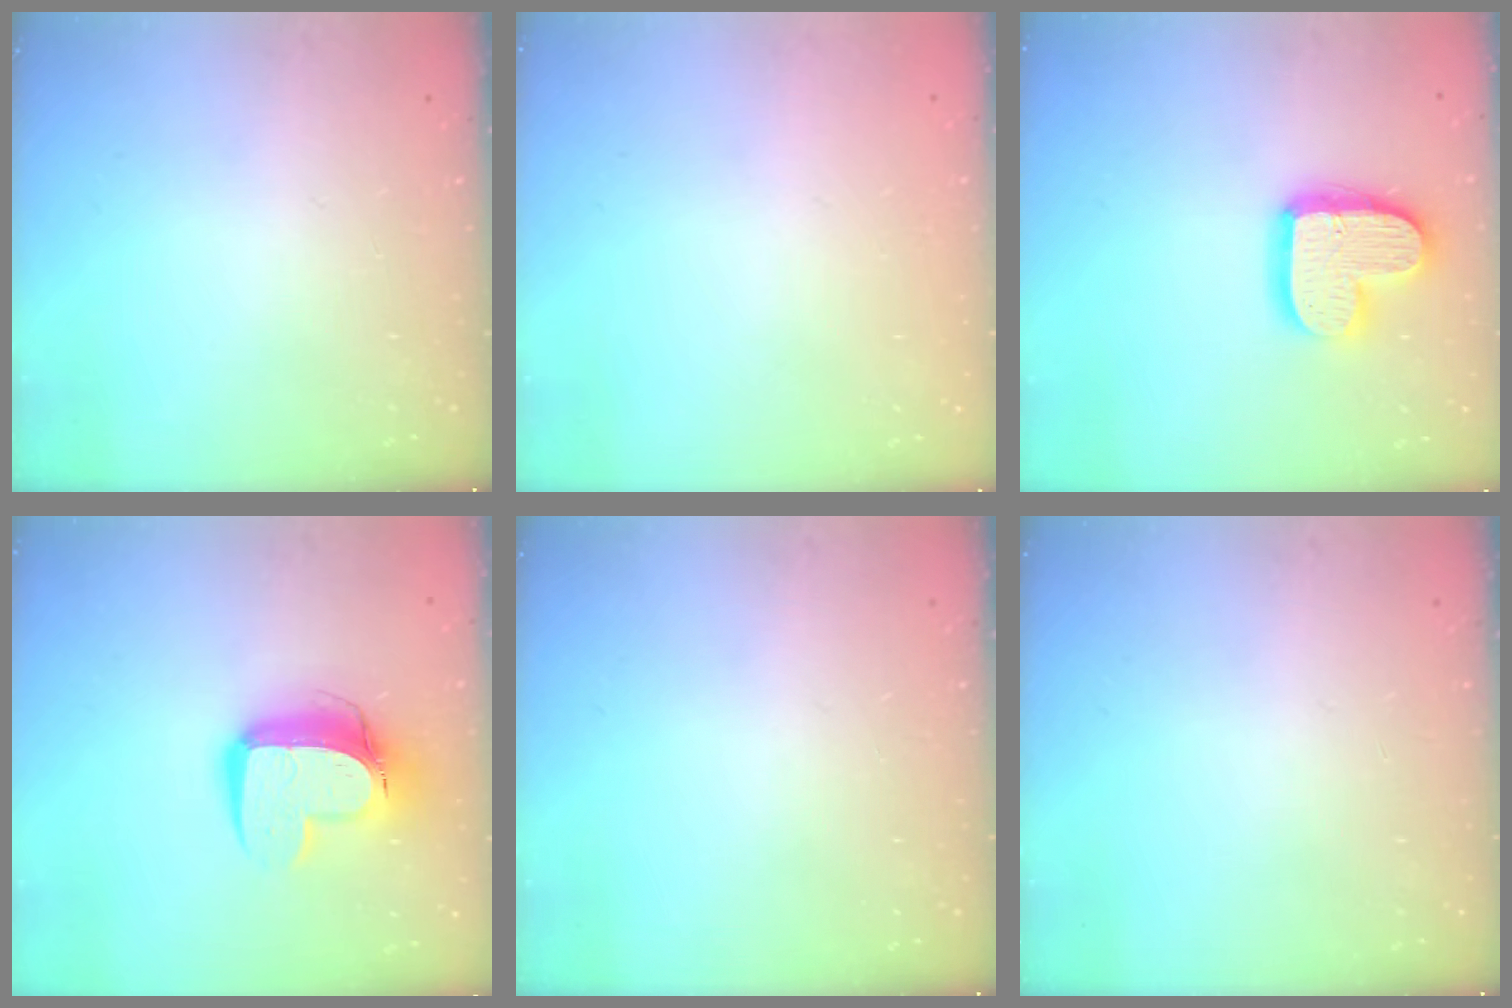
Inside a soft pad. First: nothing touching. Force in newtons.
{"total": 0.0}
{"total": 16.1, "press": 16.1, "slide": 1.3}
{"total": 13.9, "press": 13.8, "slide": 1.4}
{"total": 0.0}
{"total": 0.0}